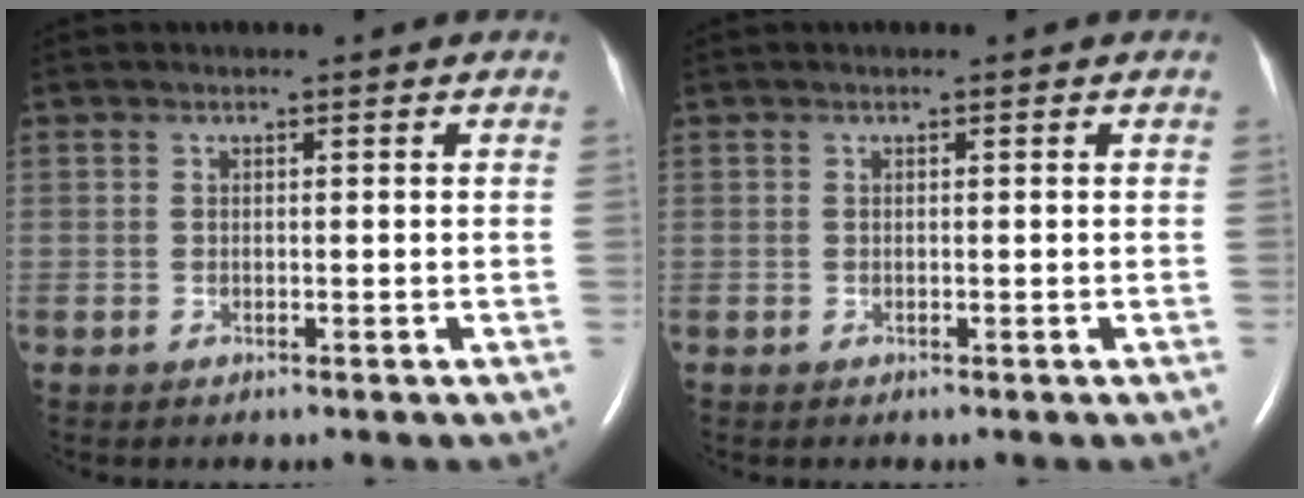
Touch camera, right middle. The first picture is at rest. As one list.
[{"total": 0.0}]